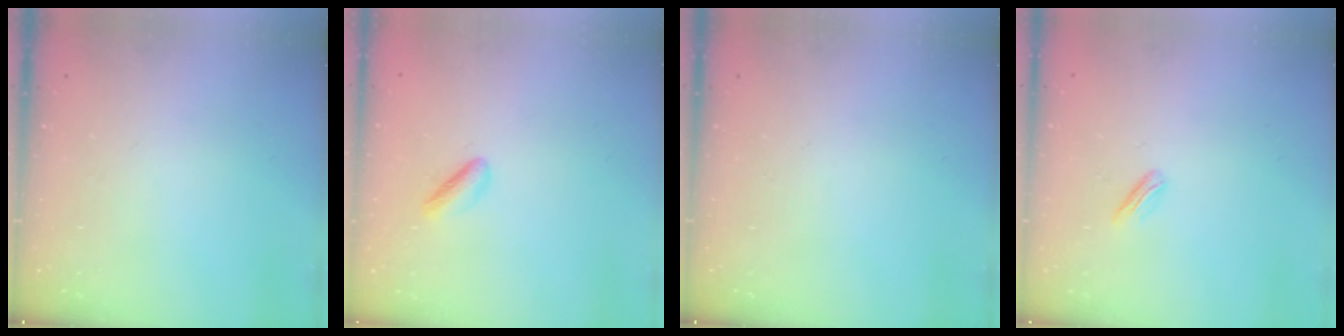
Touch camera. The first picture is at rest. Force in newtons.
{"total": 1.9, "press": 1.6, "slide": 1.1}
{"total": 0.0}
{"total": 2.4, "press": 2.3, "slide": 0.6}